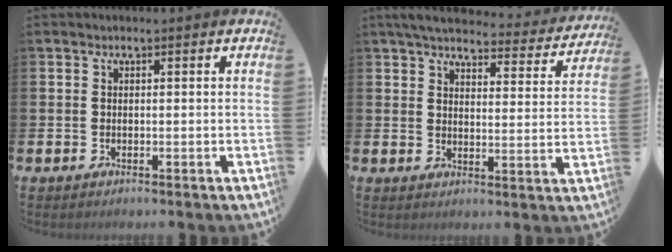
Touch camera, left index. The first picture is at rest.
{"total": 4.6, "force": [4.2, 1.0, 1.5], "torque": [-0.048, -0.031, 0.069]}